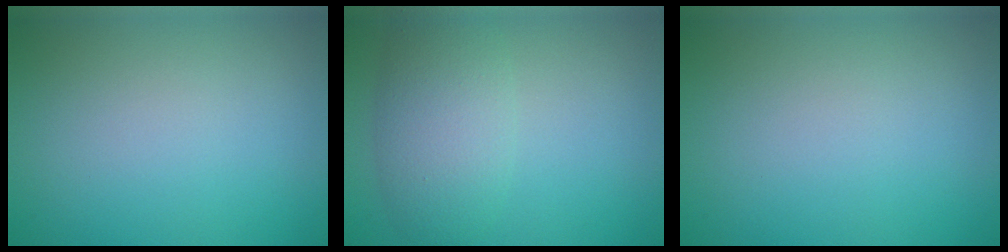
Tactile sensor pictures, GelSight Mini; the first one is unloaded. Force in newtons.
{"total": 4.8, "press": 4.8, "slide": 0.2}
{"total": 0.0}